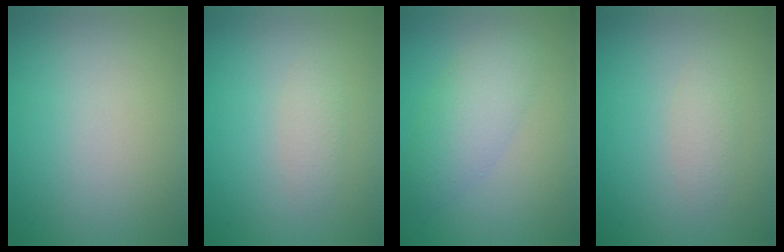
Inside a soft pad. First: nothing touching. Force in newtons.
{"total": 1.3, "press": 1.3, "slide": 0.1}
{"total": 3.8, "press": 3.8, "slide": 0.0}
{"total": 1.3, "press": 1.3, "slide": 0.1}